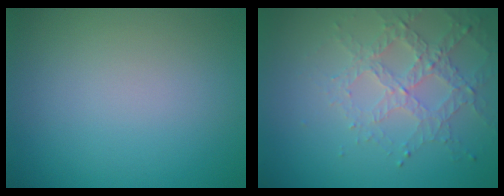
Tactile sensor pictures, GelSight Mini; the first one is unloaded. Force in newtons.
{"total": 3.2, "press": 3.0, "slide": 1.2}